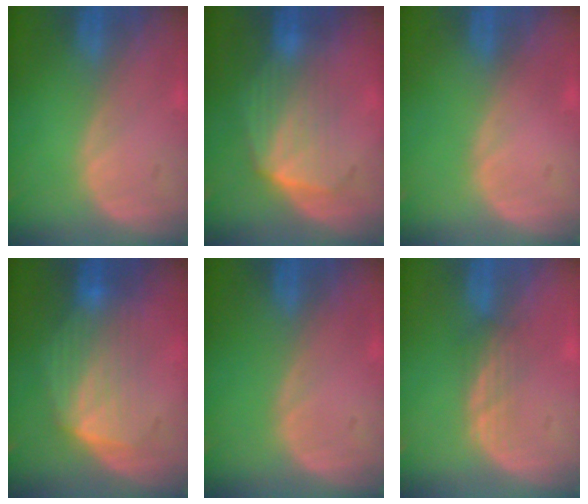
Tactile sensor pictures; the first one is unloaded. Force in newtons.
{"total": 7.2, "press": 6.5, "slide": 3.0}
{"total": 0.0}
{"total": 6.9, "press": 6.8, "slide": 0.5}
{"total": 0.0}
{"total": 2.5, "press": 2.3, "slide": 0.9}